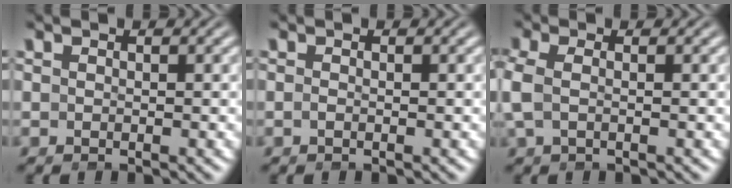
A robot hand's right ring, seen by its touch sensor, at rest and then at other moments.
{"total": 0.6, "force": [-0.5, -0.4, 0.1], "torque": [-0.006, -0.002, -0.007]}
{"total": 1.5, "force": [-0.3, 0.3, 1.4], "torque": [-0.050, -0.004, 0.000]}